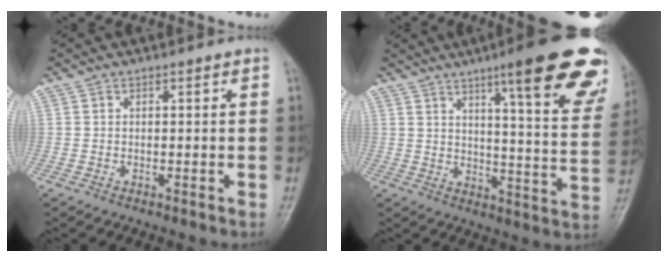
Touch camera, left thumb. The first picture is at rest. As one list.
[{"total": 22.6, "force": [13.6, 3.9, 17.6], "torque": [-0.205, -0.054, 0.173]}]